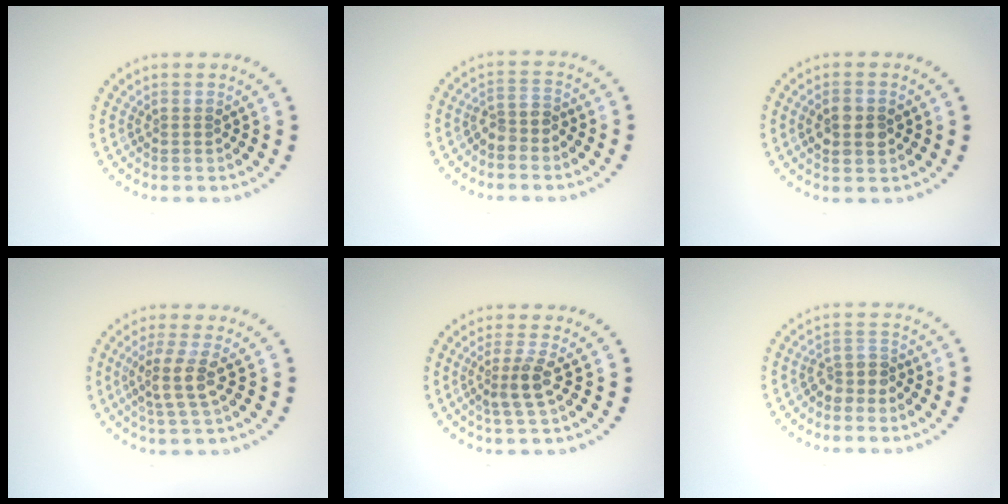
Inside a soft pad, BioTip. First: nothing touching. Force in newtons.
{"total": 2.0, "press": 1.6, "slide": 1.3}
{"total": 2.8, "press": 2.8, "slide": 0.2}
{"total": 3.0, "press": 2.4, "slide": 1.9}
{"total": 2.5, "press": 1.9, "slide": 1.5}
{"total": 2.3, "press": 1.7, "slide": 1.6}